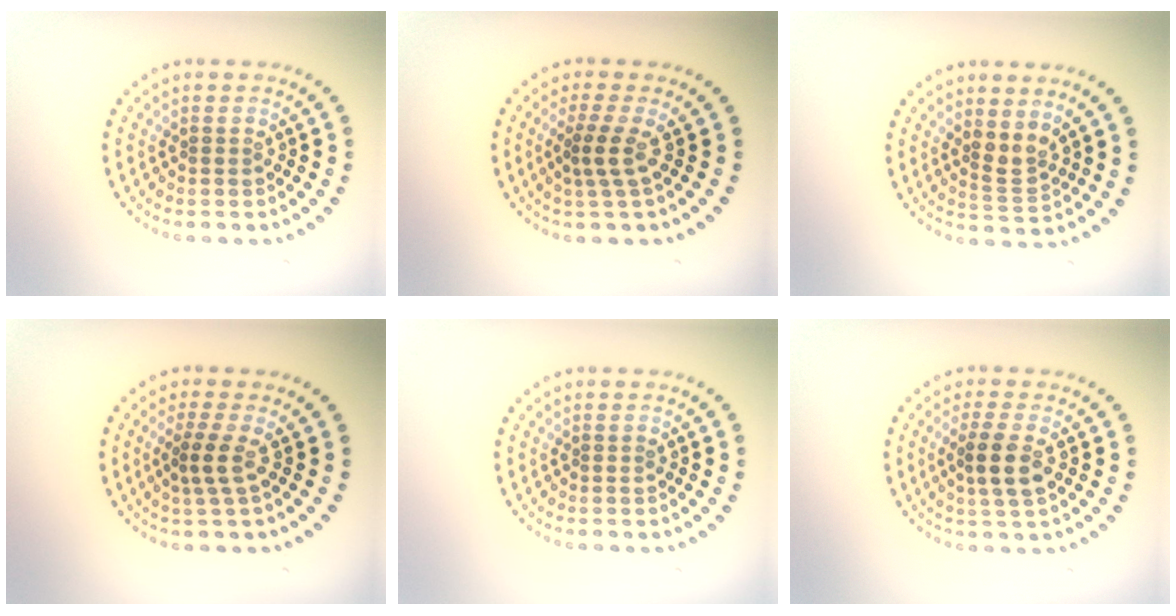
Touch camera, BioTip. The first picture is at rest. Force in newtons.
{"total": 2.2, "press": 1.5, "slide": 1.6}
{"total": 2.0, "press": 1.6, "slide": 1.3}
{"total": 2.1, "press": 1.5, "slide": 1.4}
{"total": 0.0}
{"total": 3.0, "press": 2.8, "slide": 1.0}